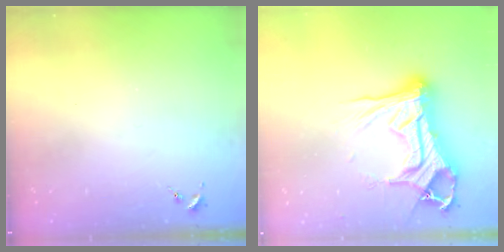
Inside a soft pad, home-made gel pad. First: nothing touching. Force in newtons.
{"total": 23.0, "press": 22.8, "slide": 2.5}